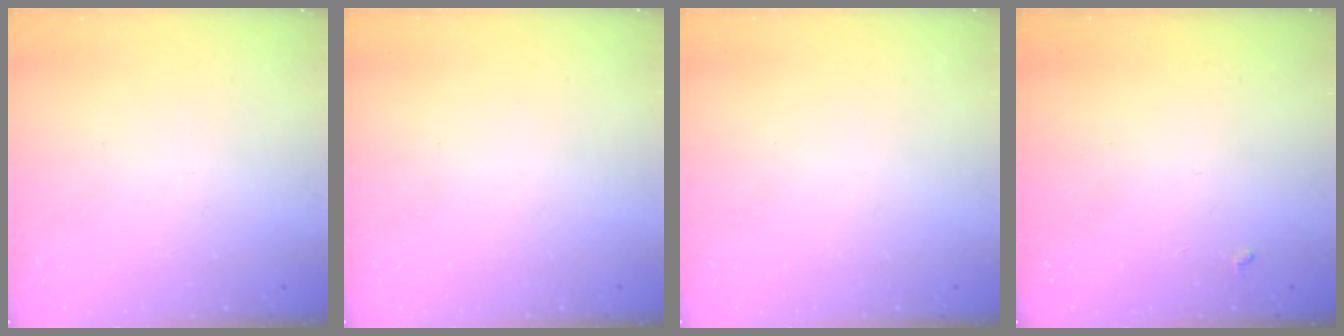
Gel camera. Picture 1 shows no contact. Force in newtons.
{"total": 0.0}
{"total": 0.0}
{"total": 3.0, "press": 2.9, "slide": 0.5}